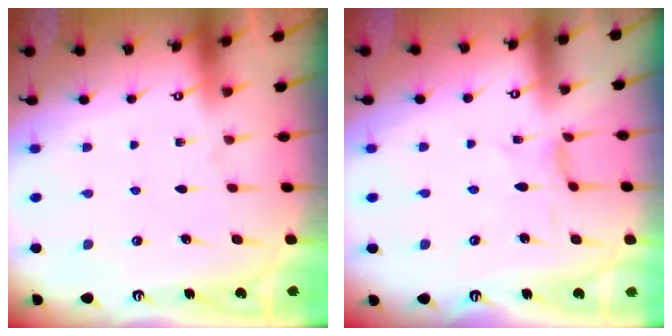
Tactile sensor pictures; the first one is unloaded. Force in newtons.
{"total": 0.7, "press": 0.7, "slide": 0.2}